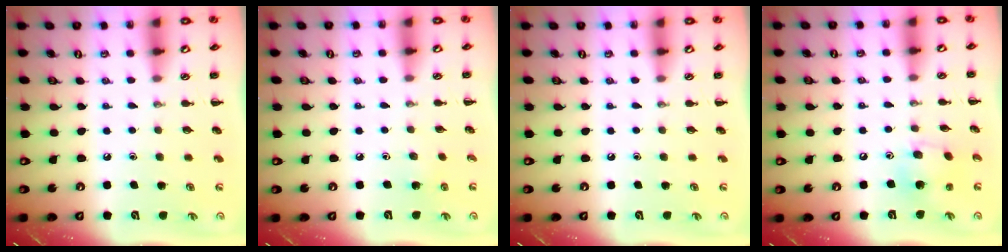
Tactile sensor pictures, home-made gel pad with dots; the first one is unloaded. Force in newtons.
{"total": 2.7, "press": 2.6, "slide": 1.0}
{"total": 0.0}
{"total": 8.5, "press": 8.3, "slide": 2.2}